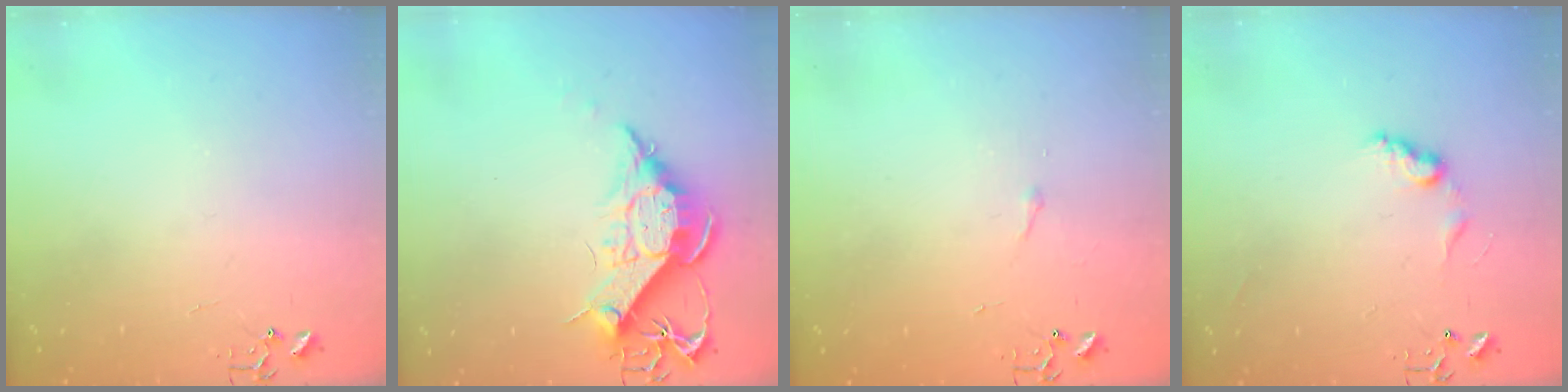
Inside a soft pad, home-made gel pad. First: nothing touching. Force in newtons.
{"total": 12.6, "press": 12.6, "slide": 1.2}
{"total": 2.9, "press": 2.9, "slide": 0.5}
{"total": 7.9, "press": 7.9, "slide": 0.5}